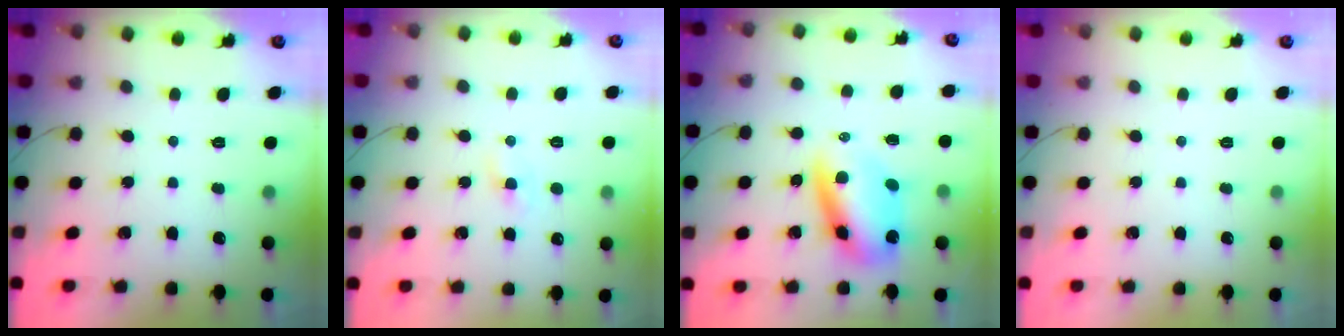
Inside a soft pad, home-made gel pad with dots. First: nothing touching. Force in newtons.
{"total": 1.0, "press": 0.8, "slide": 0.6}
{"total": 10.9, "press": 10.4, "slide": 3.2}
{"total": 0.0}